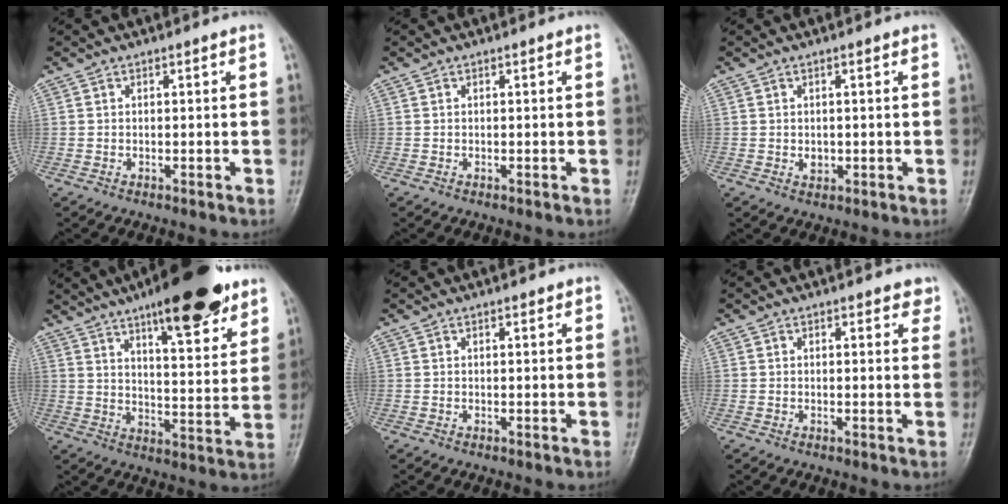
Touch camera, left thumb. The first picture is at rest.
{"total": 0.0}
{"total": 1.8, "force": [0.1, 1.4, 1.1], "torque": [-0.008, -0.001, 0.005]}
{"total": 19.4, "force": [12.6, 5.6, 13.6], "torque": [-0.164, -0.058, 0.189]}
{"total": 0.7, "force": [0.5, 0.3, 0.5], "torque": [-0.007, -0.001, 0.005]}
{"total": 2.4, "force": [1.6, 1.2, 1.2], "torque": [0.009, -0.005, 0.013]}